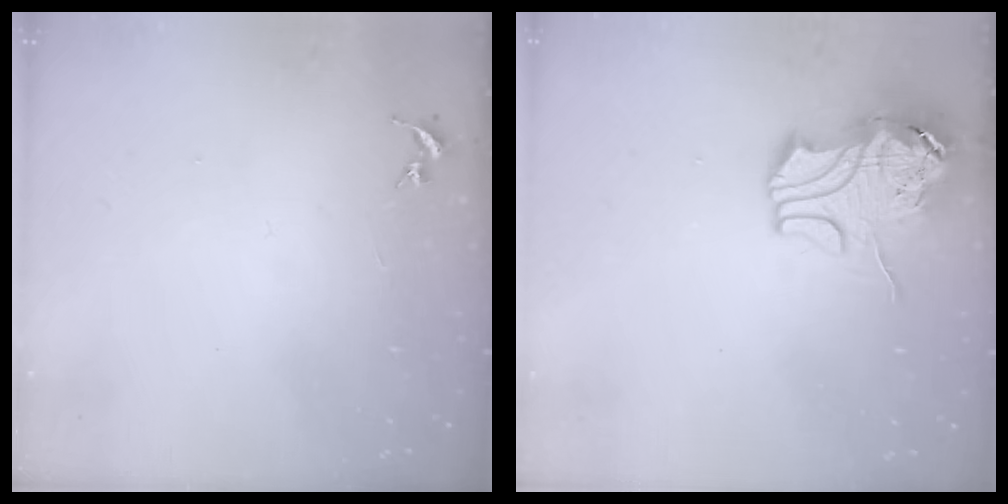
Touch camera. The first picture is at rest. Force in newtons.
{"total": 12.1, "press": 11.9, "slide": 1.8}